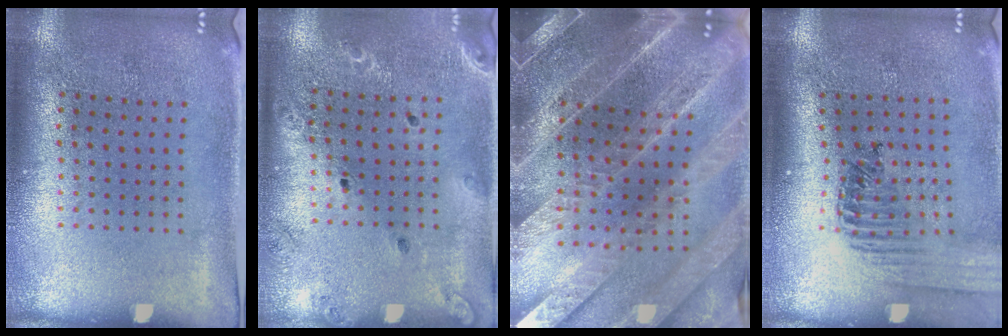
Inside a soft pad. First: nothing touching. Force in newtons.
{"total": 1.4, "press": 1.4, "slide": 0.1}
{"total": 3.6, "press": 3.4, "slide": 1.2}
{"total": 1.3, "press": 1.3, "slide": 0.1}